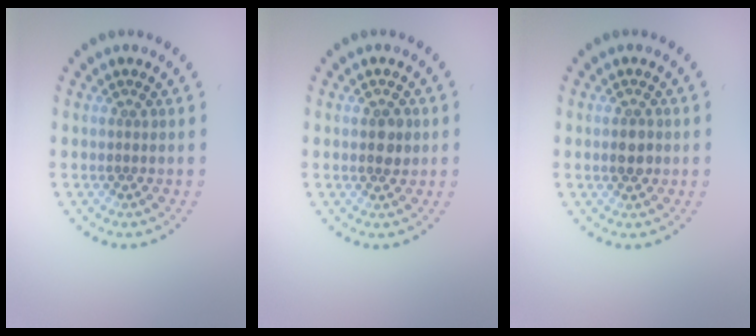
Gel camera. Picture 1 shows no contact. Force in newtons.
{"total": 1.8, "press": 1.8, "slide": 0.1}
{"total": 1.8, "press": 1.8, "slide": 0.2}